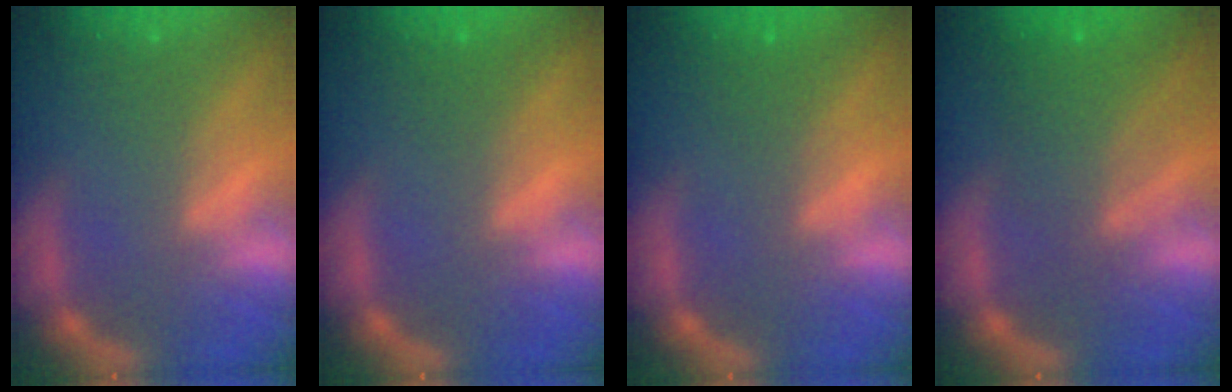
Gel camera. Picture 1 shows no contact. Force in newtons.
{"total": 1.0}
{"total": 1.5}
{"total": 5.5}